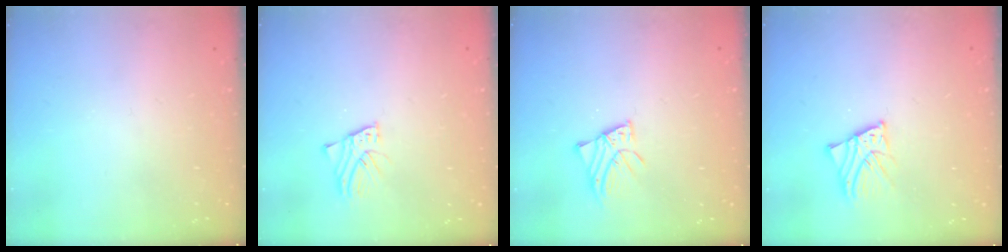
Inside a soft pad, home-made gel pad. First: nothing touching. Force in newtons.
{"total": 2.5, "press": 2.5, "slide": 0.2}
{"total": 2.9, "press": 2.9, "slide": 0.2}
{"total": 3.4, "press": 3.4, "slide": 0.3}